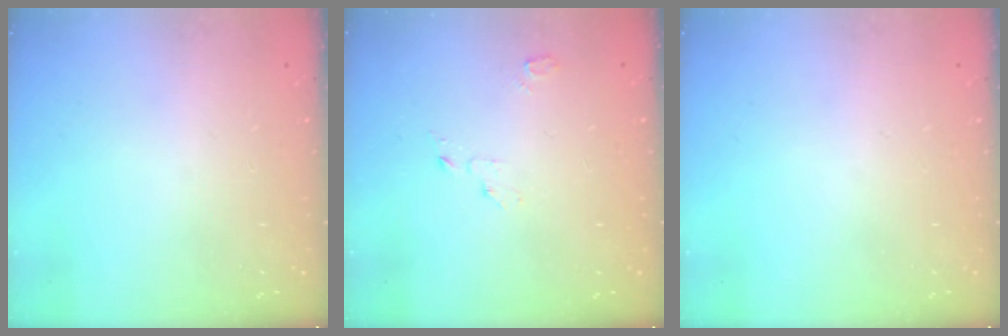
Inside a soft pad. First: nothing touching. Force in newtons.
{"total": 2.6, "press": 2.6, "slide": 0.2}
{"total": 0.0}